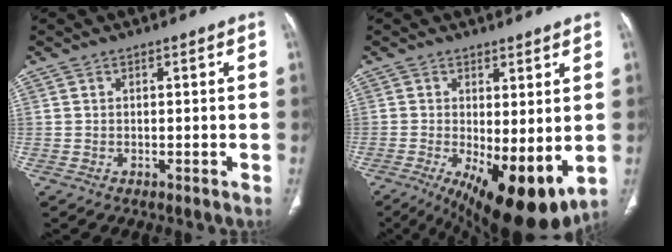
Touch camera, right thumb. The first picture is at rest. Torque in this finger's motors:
{"motor_torque": [-0.23, 1.09, 0.25, -0.10, 0.14]}